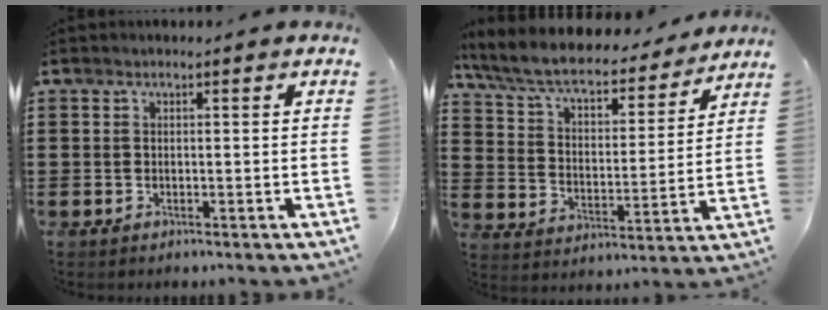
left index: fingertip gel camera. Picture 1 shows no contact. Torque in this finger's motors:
{"motor_torque": [2.14, 0.00, 0.60, 0.21]}